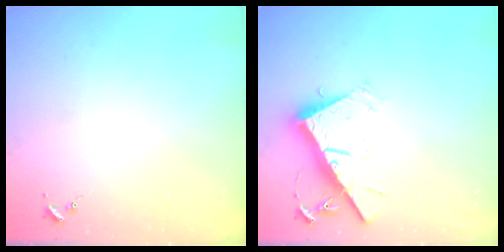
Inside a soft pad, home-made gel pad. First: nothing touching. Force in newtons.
{"total": 17.5, "press": 17.5, "slide": 0.4}